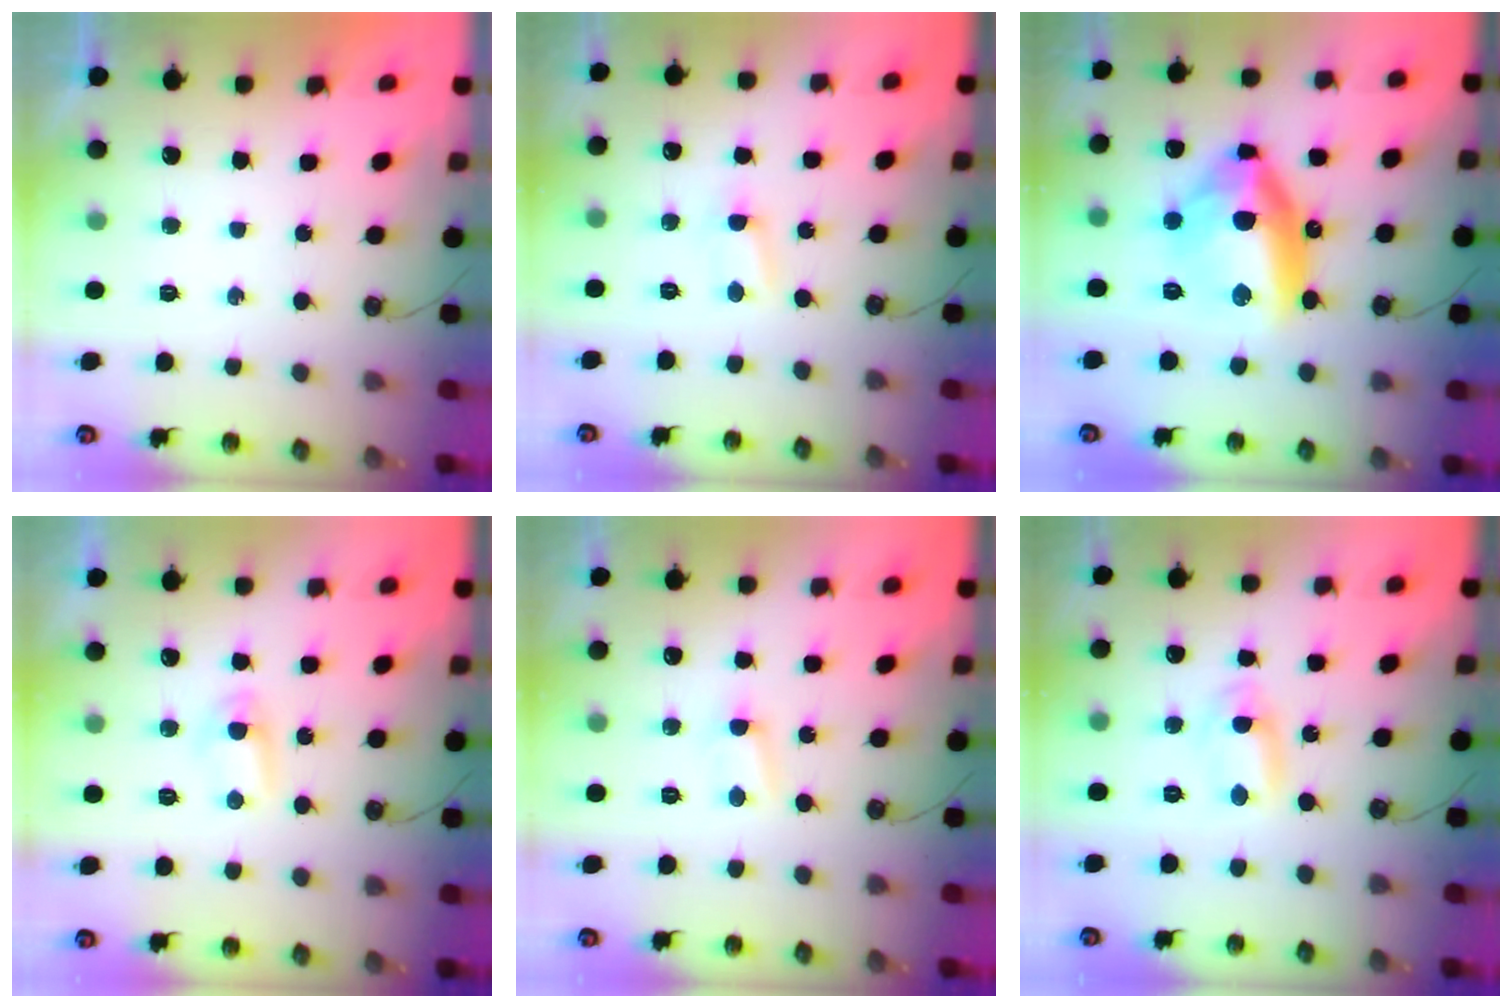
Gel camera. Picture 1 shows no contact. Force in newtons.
{"total": 1.9, "press": 1.9, "slide": 0.2}
{"total": 16.1, "press": 15.9, "slide": 2.9}
{"total": 5.1, "press": 5.0, "slide": 0.5}
{"total": 2.6, "press": 2.6, "slide": 0.4}
{"total": 2.1, "press": 1.7, "slide": 1.2}